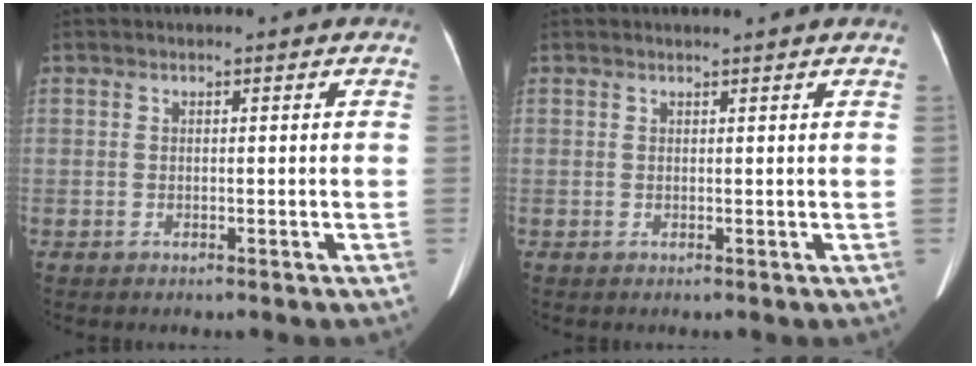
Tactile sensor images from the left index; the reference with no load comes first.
{"total": 1.9, "force": [1.8, -0.3, 0.6], "torque": [-0.014, 0.007, 0.022]}